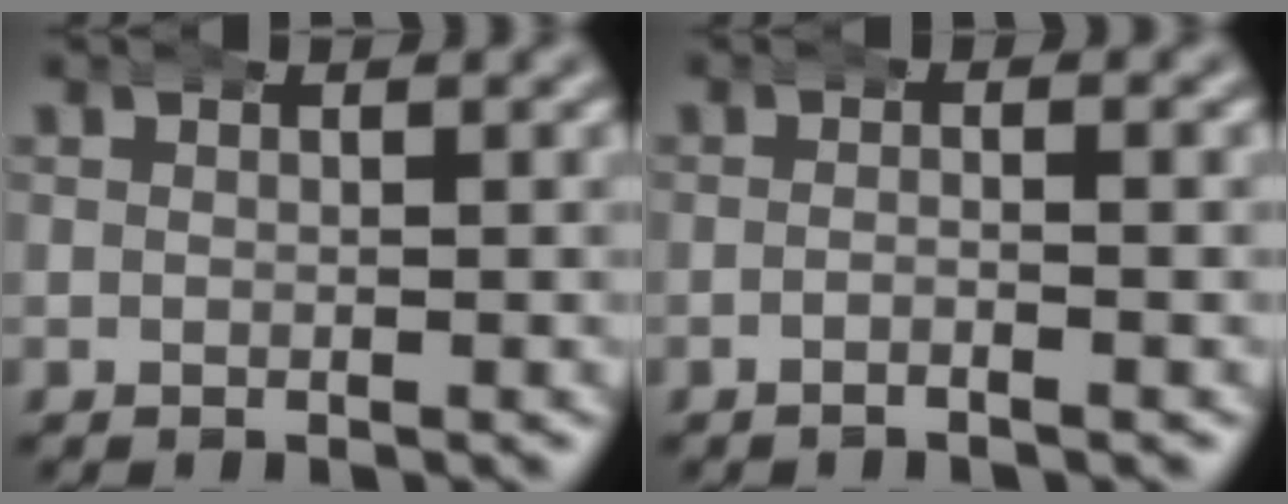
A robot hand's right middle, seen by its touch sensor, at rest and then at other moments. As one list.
[{"total": 1.8, "force": [-1.3, -0.3, 1.2], "torque": [-0.019, 0.003, -0.028]}]